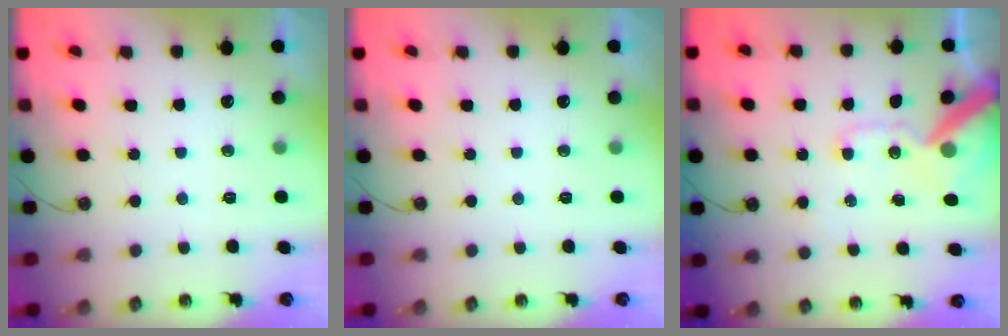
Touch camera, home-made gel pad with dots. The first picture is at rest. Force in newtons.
{"total": 0.0}
{"total": 14.2, "press": 14.0, "slide": 1.8}